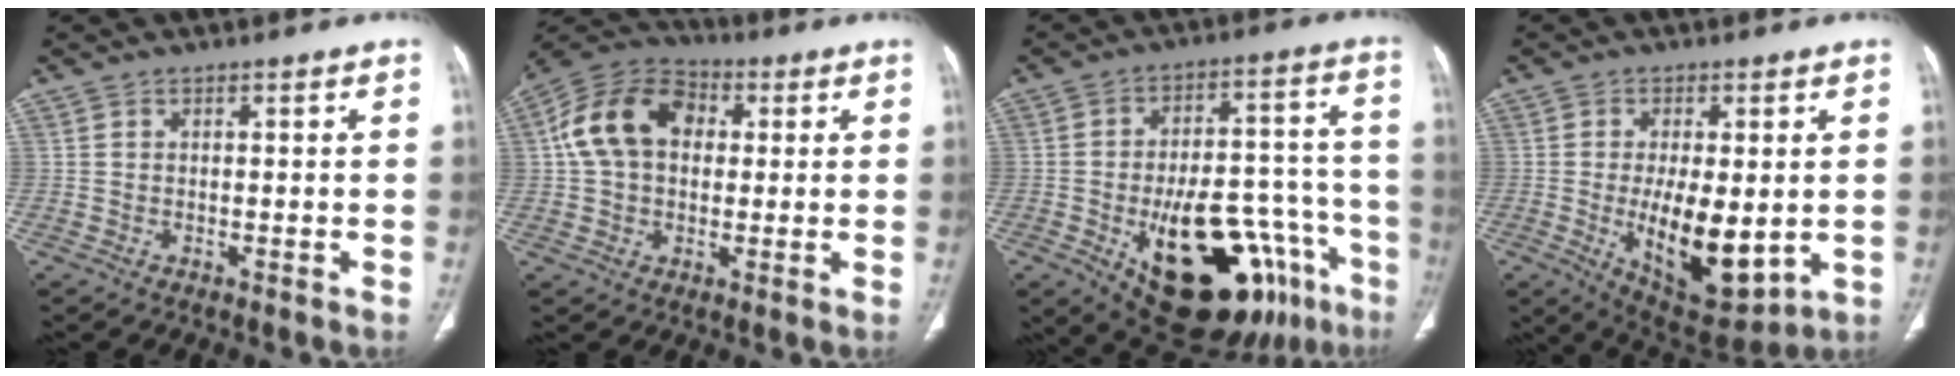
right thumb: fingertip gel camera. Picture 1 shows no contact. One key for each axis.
{"total": 13.5, "fx": 2.3, "fy": 9.3, "fz": 9.5, "tx": -0.167, "ty": 0.030, "tz": 0.031}
{"total": 28.0, "fx": -12.9, "fy": 13.0, "fz": 21.2, "tx": -0.228, "ty": 0.061, "tz": -0.168}
{"total": 15.2, "fx": -2.0, "fy": 6.9, "fz": 13.4, "tx": -0.193, "ty": -0.023, "tz": -0.010}